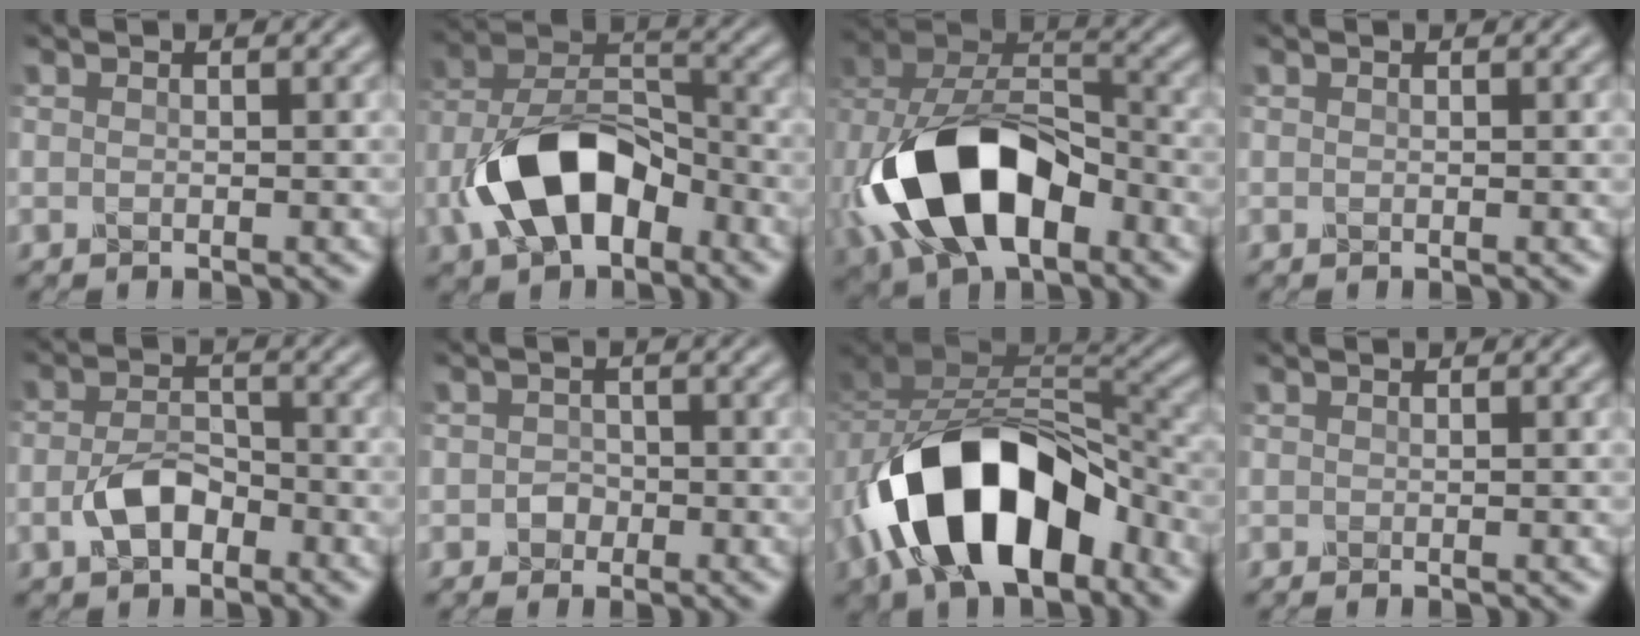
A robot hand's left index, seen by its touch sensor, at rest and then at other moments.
{"total": 9.3, "force": [-3.8, 5.5, 6.5], "torque": [-0.136, 0.018, -0.076]}
{"total": 12.6, "force": [-4.2, 7.8, 8.9], "torque": [-0.194, -0.008, -0.076]}
{"total": 0.0}
{"total": 3.5, "force": [-1.5, 2.2, 2.2], "torque": [-0.050, 0.009, -0.034]}
{"total": 1.1, "force": [-0.3, 1.0, 0.0], "torque": [0.000, 0.006, -0.012]}
{"total": 12.8, "force": [-5.1, 7.5, 9.0], "torque": [-0.145, 0.008, -0.086]}
{"total": 0.0}